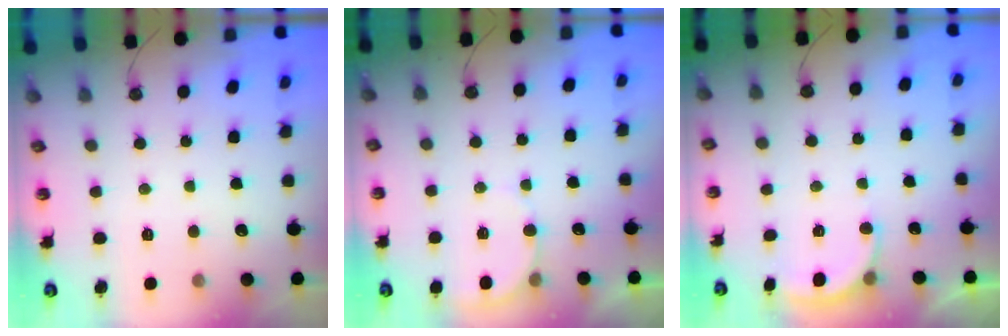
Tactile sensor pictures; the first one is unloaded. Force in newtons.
{"total": 4.6, "press": 4.5, "slide": 0.4}
{"total": 3.0, "press": 2.9, "slide": 0.7}